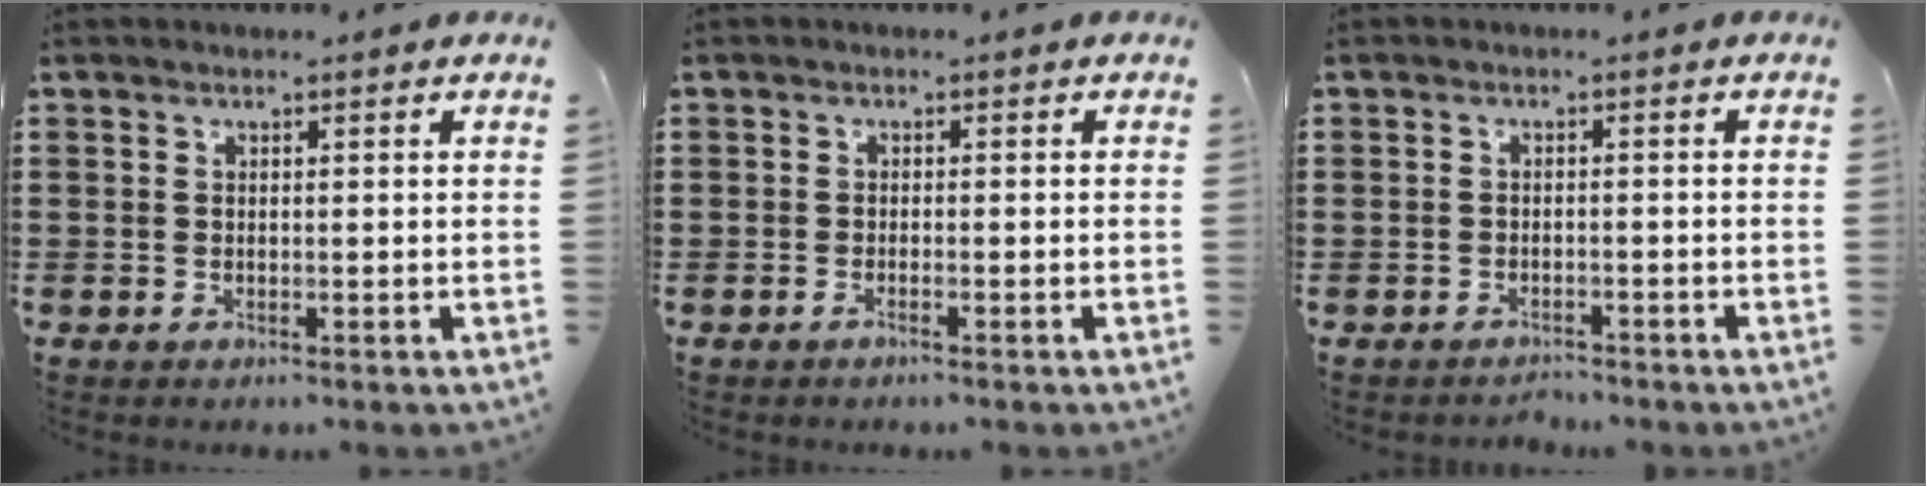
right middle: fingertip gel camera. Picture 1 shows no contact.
{"total": 0.8, "force": [-0.7, 0.0, 0.5], "torque": [-0.010, -0.002, -0.013]}
{"total": 1.8, "force": [-1.8, 0.4, -0.3], "torque": [-0.001, 0.000, -0.041]}